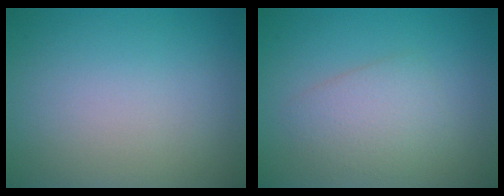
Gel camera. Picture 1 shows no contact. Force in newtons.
{"total": 3.0, "press": 3.0, "slide": 0.1}